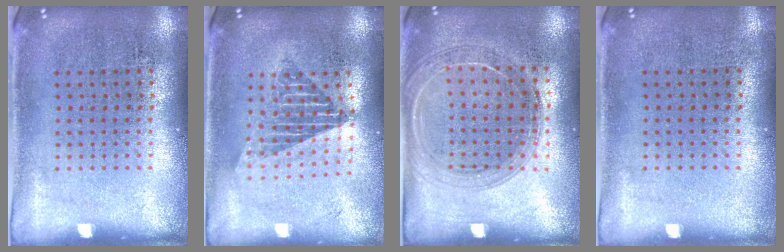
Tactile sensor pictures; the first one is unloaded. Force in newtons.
{"total": 1.7, "press": 1.4, "slide": 1.0}
{"total": 1.5, "press": 1.5, "slide": 0.2}
{"total": 0.0}